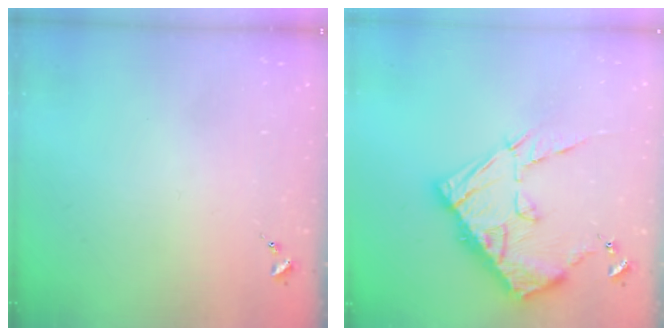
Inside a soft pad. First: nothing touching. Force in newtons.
{"total": 18.0, "press": 17.9, "slide": 1.9}